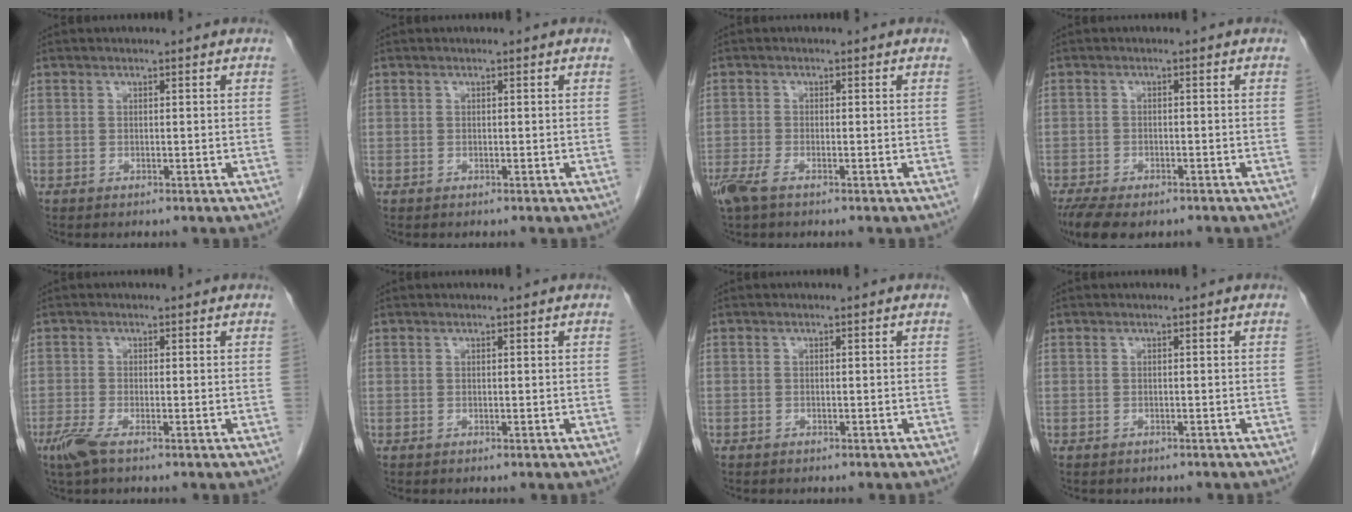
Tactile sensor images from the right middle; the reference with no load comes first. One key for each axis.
{"total": 0.0}
{"total": 3.0, "fx": -2.0, "fy": 0.8, "fz": 2.1, "tx": -0.050, "ty": -0.006, "tz": -0.041}
{"total": 8.4, "fx": -6.3, "fy": 3.4, "fz": 4.5, "tx": -0.072, "ty": -0.011, "tz": -0.094}
{"total": 3.0, "fx": -1.9, "fy": 0.5, "fz": 2.3, "tx": -0.054, "ty": -0.008, "tz": -0.042}
{"total": 0.0}
{"total": 0.5, "fx": -0.4, "fy": 0.3, "fz": 0.0, "tx": -0.008, "ty": 0.002, "tz": -0.009}
{"total": 1.3, "fx": -1.2, "fy": 0.6, "fz": 0.1, "tx": -0.011, "ty": 0.000, "tz": -0.016}